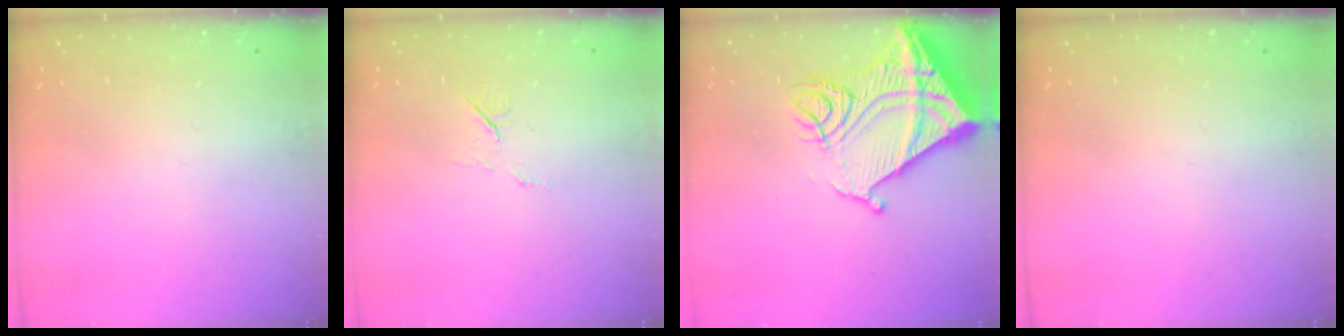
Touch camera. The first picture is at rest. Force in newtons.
{"total": 6.0, "press": 6.0, "slide": 0.8}
{"total": 18.9, "press": 18.7, "slide": 2.3}
{"total": 0.0}